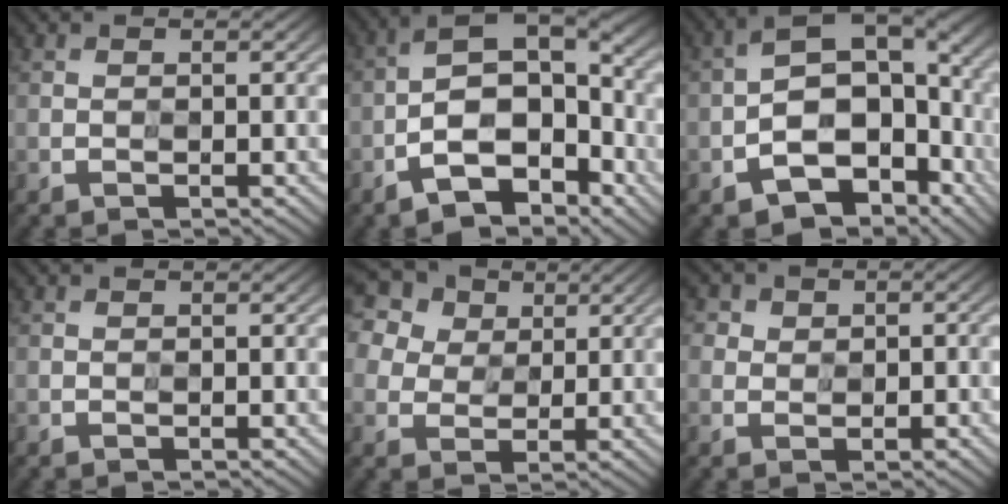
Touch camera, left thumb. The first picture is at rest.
{"total": 11.3, "force": [-4.9, 5.7, 8.5], "torque": [-0.133, 0.004, -0.090]}
{"total": 9.5, "force": [-3.9, 5.8, 6.5], "torque": [-0.094, -0.005, -0.068]}
{"total": 0.0}
{"total": 16.1, "force": [9.5, 11.2, 6.5], "torque": [-0.225, 0.050, 0.189]}
{"total": 2.5, "force": [1.0, 2.3, 0.1], "torque": [-0.014, 0.008, 0.018]}